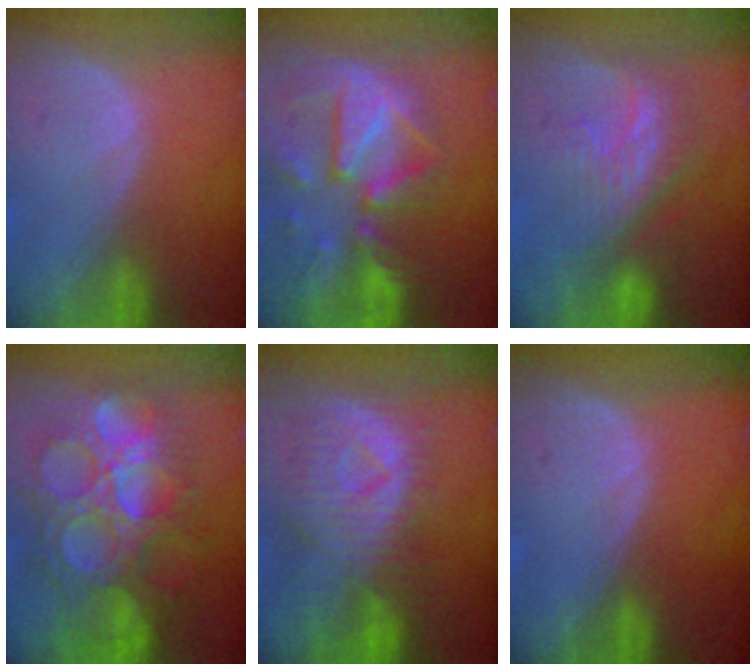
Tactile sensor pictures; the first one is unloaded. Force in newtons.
{"total": 12.1, "press": 10.5, "slide": 6.2}
{"total": 8.3, "press": 7.2, "slide": 4.0}
{"total": 13.2, "press": 13.1, "slide": 1.7}
{"total": 10.7, "press": 9.5, "slide": 4.9}
{"total": 0.0}